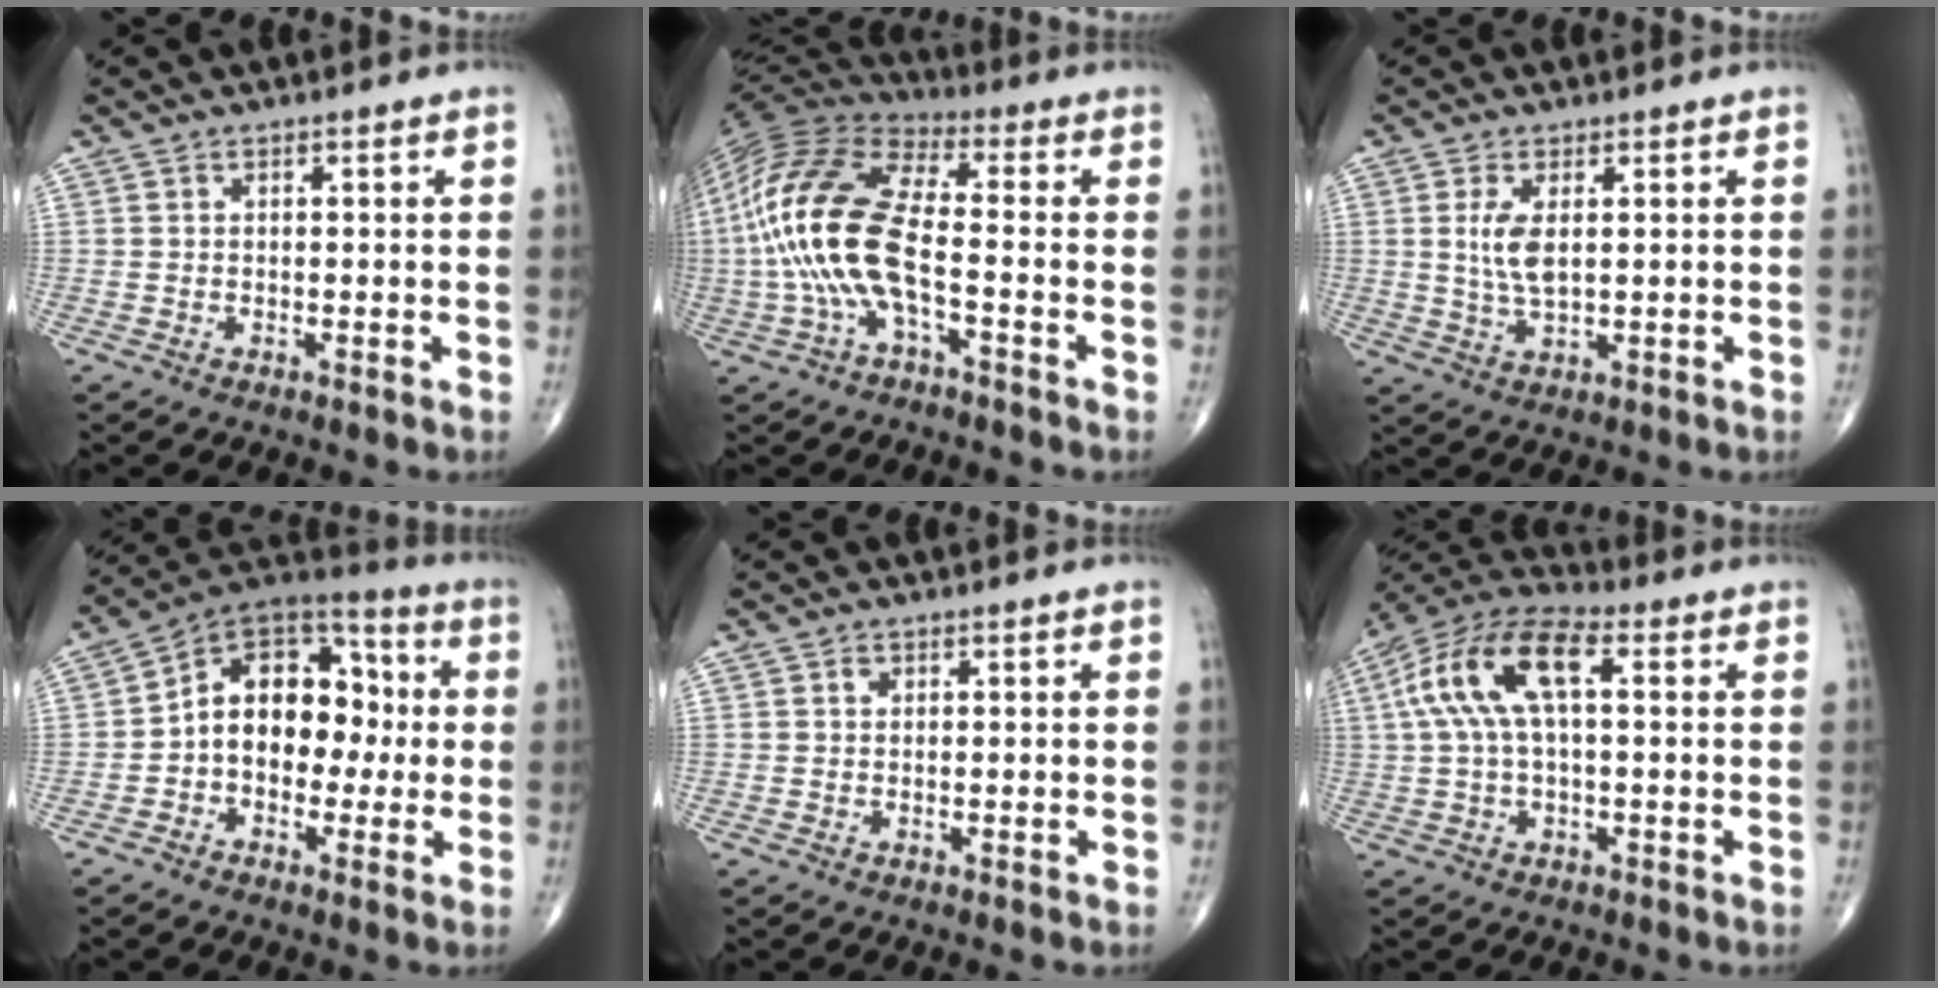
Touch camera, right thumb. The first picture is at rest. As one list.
[{"total": 18.7, "force": [-3.1, 7.3, 17.0], "torque": [-0.375, 0.032, -0.062]}, {"total": 5.4, "force": [1.1, 2.3, 4.7], "torque": [-0.099, -0.010, 0.027]}, {"total": 15.5, "force": [-0.3, 11.0, 11.0], "torque": [-0.124, 0.048, -0.018]}, {"total": 0.9, "force": [0.4, 0.8, 0.4], "torque": [-0.001, 0.000, 0.006]}, {"total": 14.1, "force": [2.8, 6.3, 12.2], "torque": [-0.255, 0.041, 0.047]}]